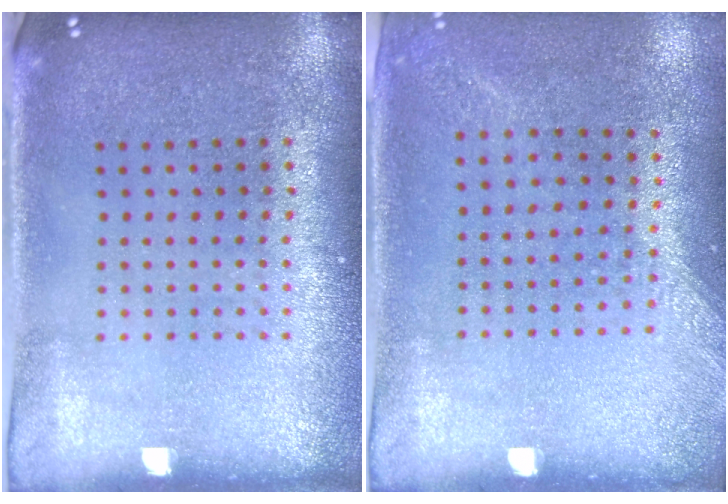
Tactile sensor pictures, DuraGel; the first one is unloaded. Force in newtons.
{"total": 1.3, "press": 1.0, "slide": 0.8}